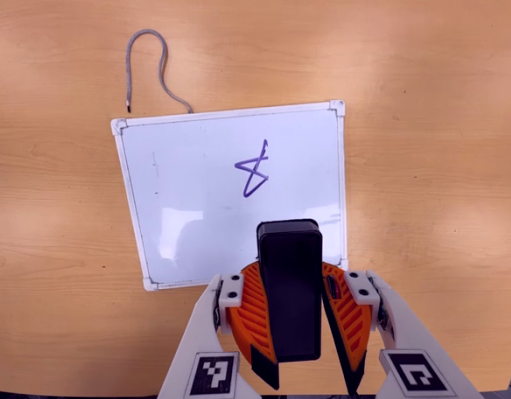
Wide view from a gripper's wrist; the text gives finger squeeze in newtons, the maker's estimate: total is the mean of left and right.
{"total": 11.7, "left": 11.4, "right": 12.1}